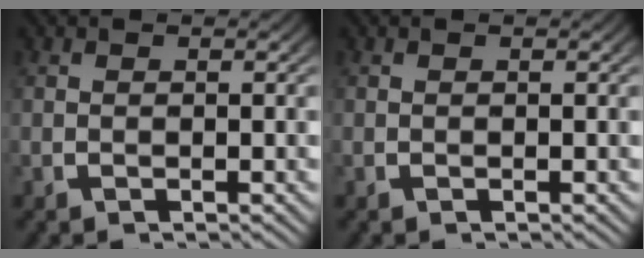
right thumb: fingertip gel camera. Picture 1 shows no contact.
{"total": 0.0}